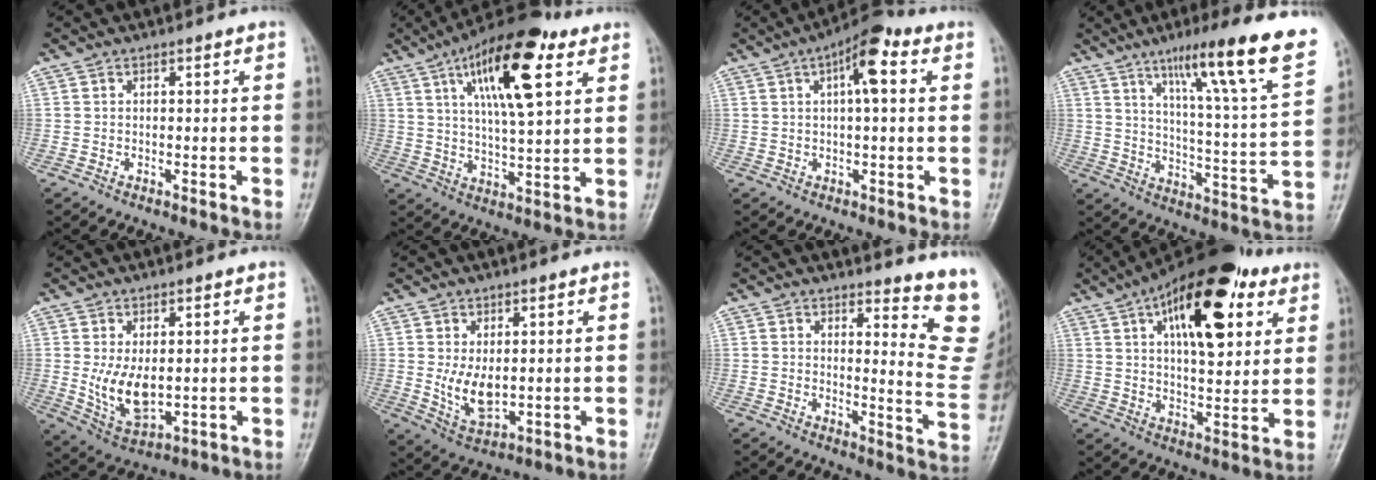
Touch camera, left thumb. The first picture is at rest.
{"total": 18.1, "force": [8.1, 5.8, 15.1], "torque": [-0.227, -0.017, 0.130]}
{"total": 8.3, "force": [2.7, 2.7, 7.3], "torque": [-0.108, 0.017, 0.032]}
{"total": 21.9, "force": [12.8, 1.8, 17.7], "torque": [-0.239, -0.044, 0.188]}
{"total": 8.3, "force": [0.4, 4.8, 6.8], "torque": [-0.113, -0.018, 0.024]}
{"total": 6.6, "force": [0.6, 3.8, 5.3], "torque": [-0.087, -0.019, 0.024]}
{"total": 12.1, "force": [8.7, 4.1, 7.4], "torque": [-0.046, -0.081, 0.089]}
{"total": 21.4, "force": [9.4, 9.7, 16.6], "torque": [-0.220, -0.017, 0.143]}